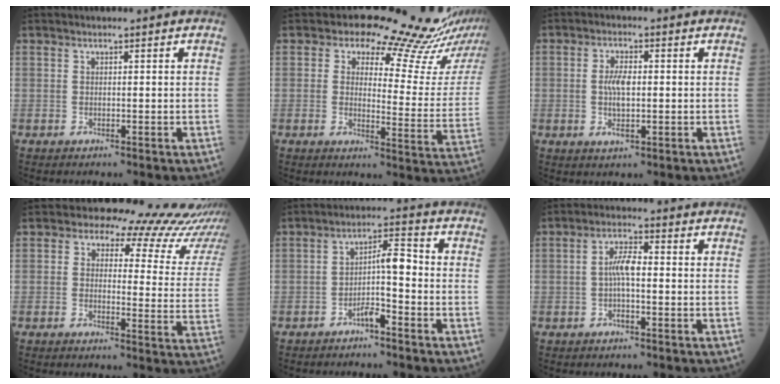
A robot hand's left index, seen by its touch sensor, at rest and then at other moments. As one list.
[{"total": 16.5, "force": [14.5, 4.1, 6.6], "torque": [-0.065, -0.059, 0.149]}, {"total": 4.4, "force": [-0.1, 1.7, 4.1], "torque": [-0.089, 0.002, -0.001]}, {"total": 14.6, "force": [13.2, 4.9, 3.7], "torque": [-0.010, -0.039, 0.106]}, {"total": 4.8, "force": [-1.9, 0.8, 4.3], "torque": [-0.073, 0.023, -0.032]}, {"total": 4.2, "force": [-0.4, 1.0, 4.1], "torque": [-0.084, 0.008, -0.011]}]